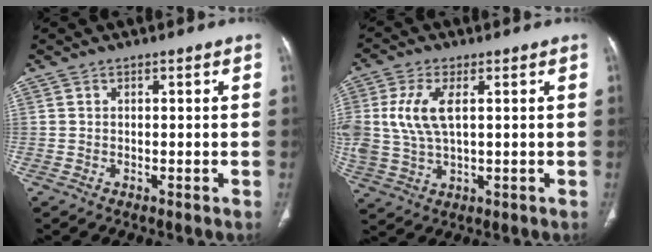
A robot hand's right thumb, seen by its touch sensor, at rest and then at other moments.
{"total": 9.5, "force": [1.9, 4.8, 8.0], "torque": [-0.188, 0.000, 0.043]}